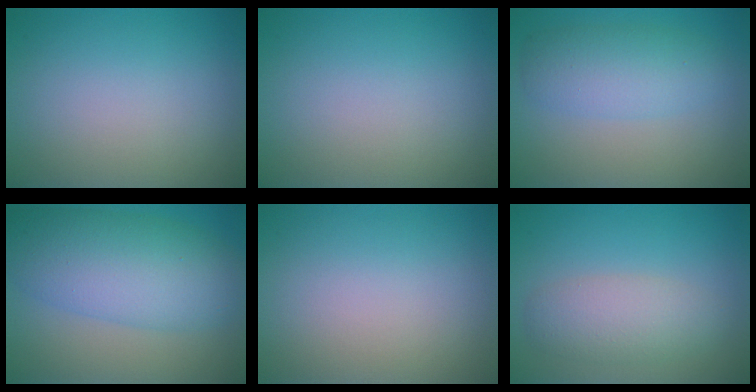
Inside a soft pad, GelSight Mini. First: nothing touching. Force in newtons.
{"total": 0.0}
{"total": 4.1, "press": 4.1, "slide": 0.2}
{"total": 8.3, "press": 8.2, "slide": 0.3}
{"total": 0.0}
{"total": 3.4, "press": 3.4, "slide": 0.0}